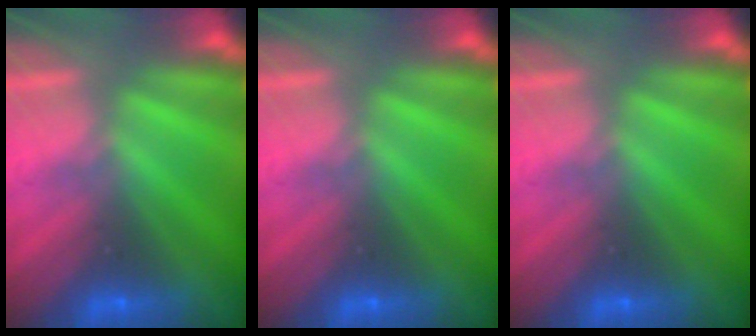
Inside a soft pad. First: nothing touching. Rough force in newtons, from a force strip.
{"total": 0.0}
{"total": 0.0}